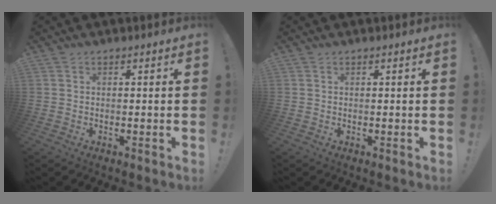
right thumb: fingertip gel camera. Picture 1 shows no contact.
{"total": 0.0}